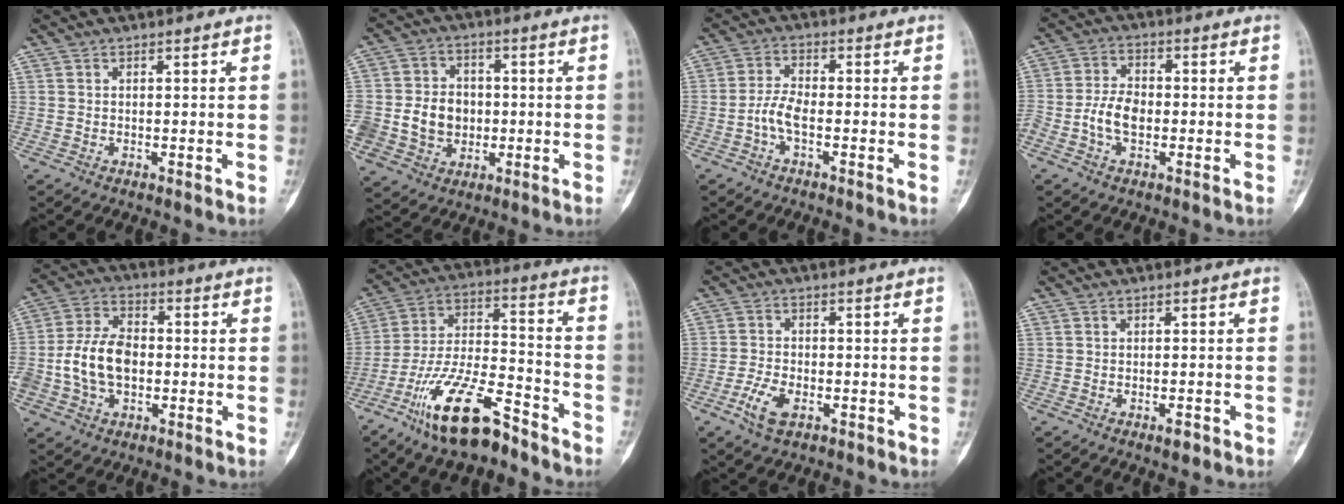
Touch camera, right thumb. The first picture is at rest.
{"total": 15.3, "force": [-1.8, 12.7, 8.3], "torque": [-0.170, 0.021, -0.022]}
{"total": 4.1, "force": [-1.6, 1.2, 3.5], "torque": [-0.079, 0.011, -0.042]}
{"total": 5.9, "force": [-1.5, 3.4, 4.5], "torque": [-0.090, 0.016, -0.039]}
{"total": 11.6, "force": [-1.6, 7.7, 8.5], "torque": [-0.159, 0.031, -0.038]}
{"total": 17.7, "force": [-12.0, 5.7, 11.8], "torque": [-0.220, 0.079, -0.215]}
{"total": 5.4, "force": [-2.7, 2.9, 3.8], "torque": [-0.081, 0.010, -0.048]}
{"total": 1.7, "force": [-1.1, 0.6, 1.2], "torque": [-0.021, 0.004, -0.014]}